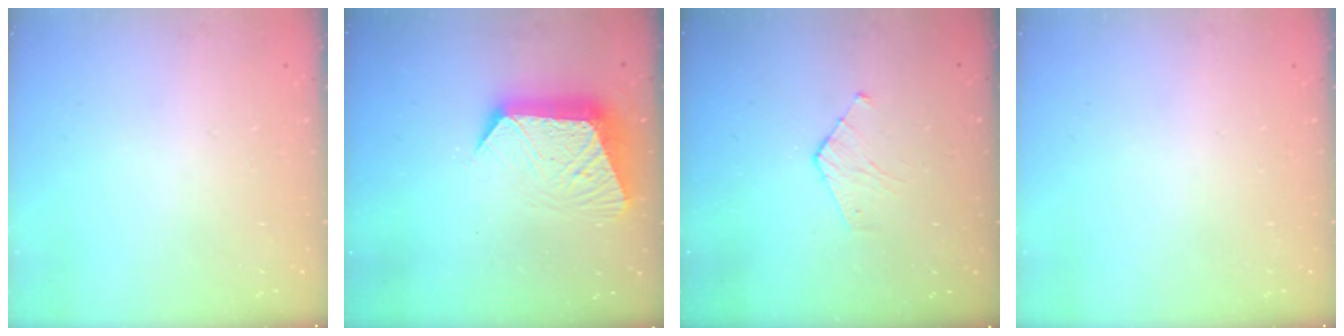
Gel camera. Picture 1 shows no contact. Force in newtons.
{"total": 12.3, "press": 12.2, "slide": 1.3}
{"total": 2.8, "press": 2.8, "slide": 0.3}
{"total": 0.0}